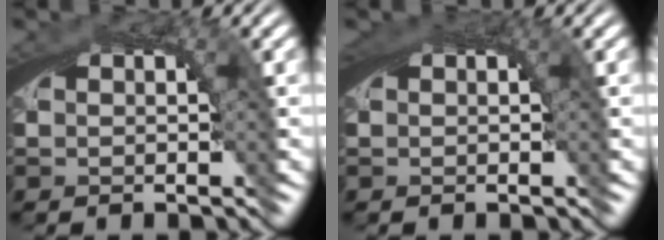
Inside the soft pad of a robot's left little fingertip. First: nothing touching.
{"total": 1.0, "force": [0.4, 0.1, 0.9], "torque": [-0.014, 0.003, 0.008]}